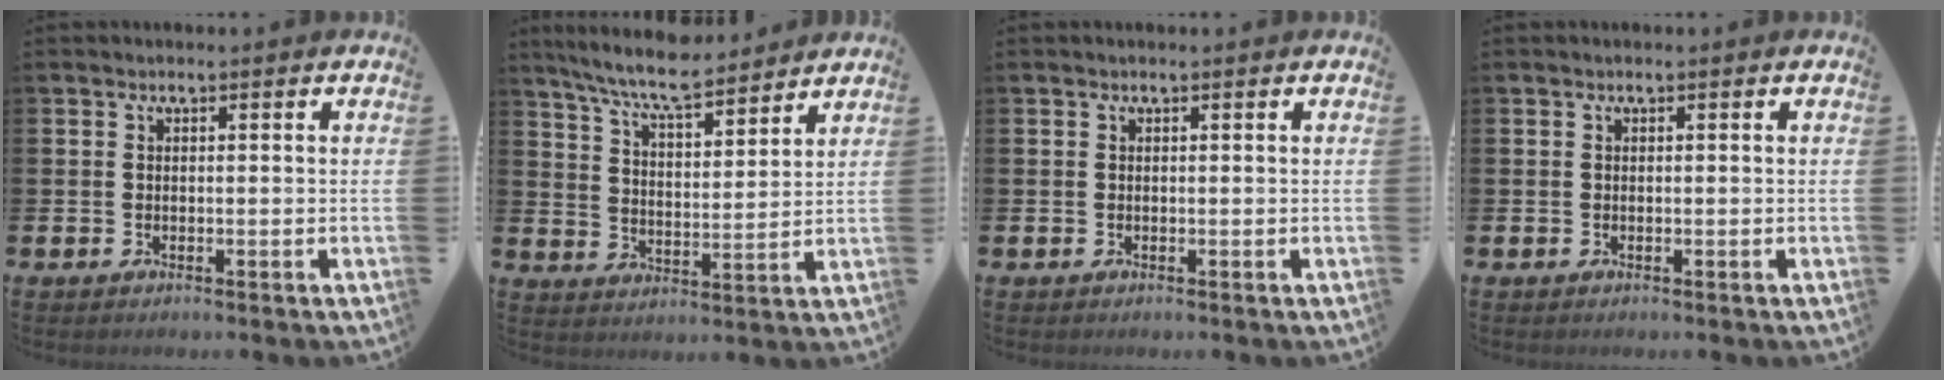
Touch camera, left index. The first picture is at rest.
{"total": 8.2, "force": [7.5, 1.1, 3.0], "torque": [-0.085, -0.039, 0.134]}
{"total": 0.0}
{"total": 0.0}